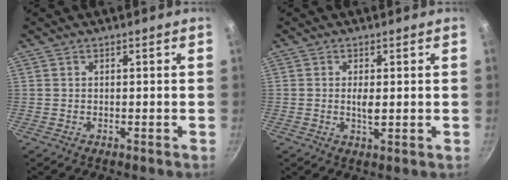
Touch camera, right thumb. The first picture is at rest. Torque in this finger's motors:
{"motor_torque": [2.58, 2.43, -0.24, -0.01, -0.01]}